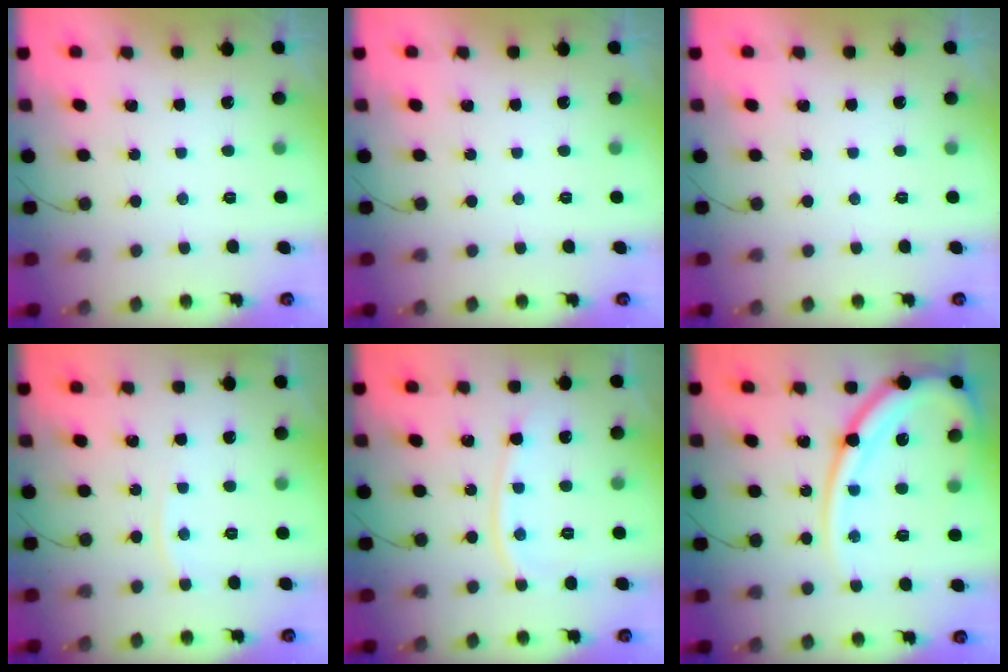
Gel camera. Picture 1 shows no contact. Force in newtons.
{"total": 0.0}
{"total": 0.0}
{"total": 3.7, "press": 3.7, "slide": 0.5}
{"total": 8.9, "press": 8.9, "slide": 1.0}
{"total": 17.6, "press": 17.5, "slide": 1.8}